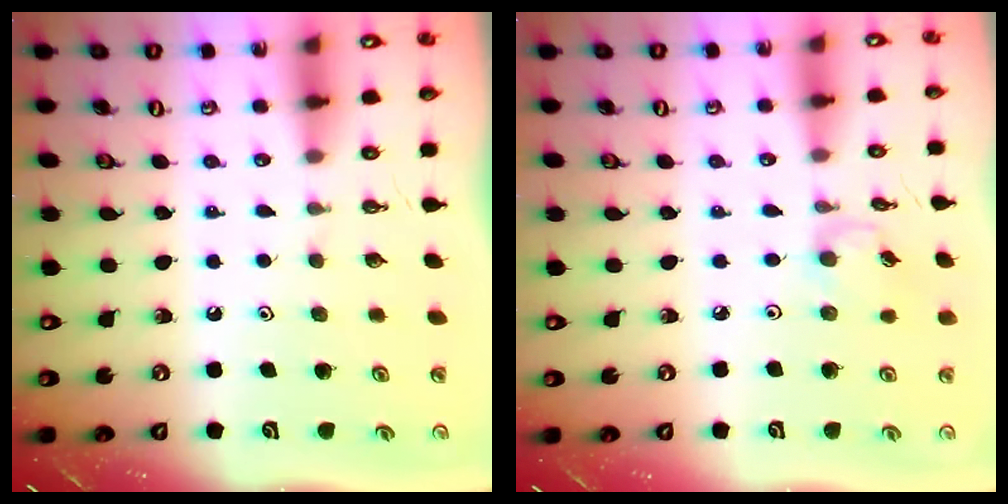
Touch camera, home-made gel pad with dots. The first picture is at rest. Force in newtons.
{"total": 2.9, "press": 2.9, "slide": 0.1}